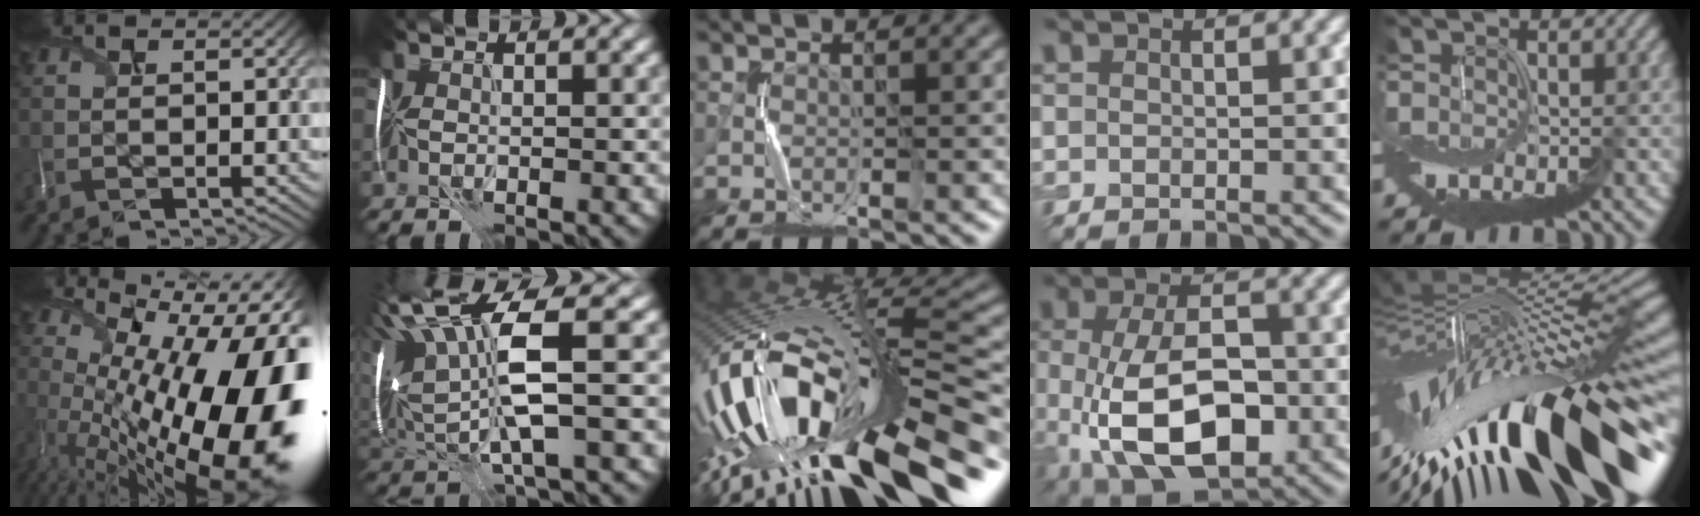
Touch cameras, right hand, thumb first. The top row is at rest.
{"thumb": {"total": 18.7, "force": [-1.4, 7.5, 17.1], "torque": [-0.235, -0.004, -0.005]}, "index": {"total": 11.6, "force": [3.5, 3.2, 10.6], "torque": [-0.241, 0.016, 0.078]}, "middle": {"total": 17.7, "force": [-6.7, 7.8, 14.4], "torque": [-0.287, -0.025, -0.094]}, "ring": {"total": 10.8, "force": [-3.2, 5.8, 8.5], "torque": [-0.167, -0.017, -0.058]}, "little": {"total": 17.2, "force": [-7.0, 6.4, 14.3], "torque": [-0.232, -0.008, -0.112]}}